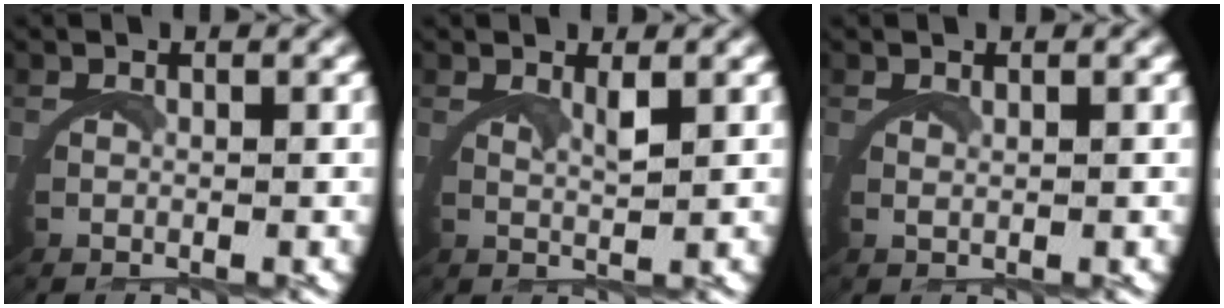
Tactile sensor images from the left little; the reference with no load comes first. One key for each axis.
{"total": 2.1, "fx": 1.6, "fy": -0.6, "fz": 1.2, "tx": -0.026, "ty": -0.006, "tz": 0.030}
{"total": 1.1, "fx": 1.0, "fy": -0.4, "fz": 0.2, "tx": -0.007, "ty": -0.003, "tz": 0.019}